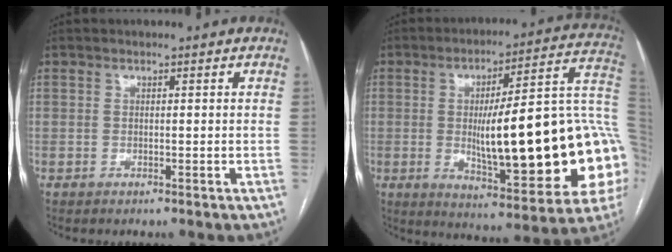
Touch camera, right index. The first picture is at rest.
{"total": 28.1, "force": [-2.3, 5.1, 27.6], "torque": [-0.302, 0.020, -0.029]}